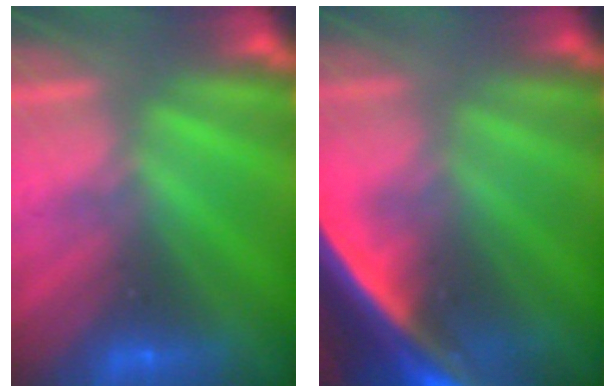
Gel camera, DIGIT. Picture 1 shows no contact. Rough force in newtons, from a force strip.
{"total": 5.5}